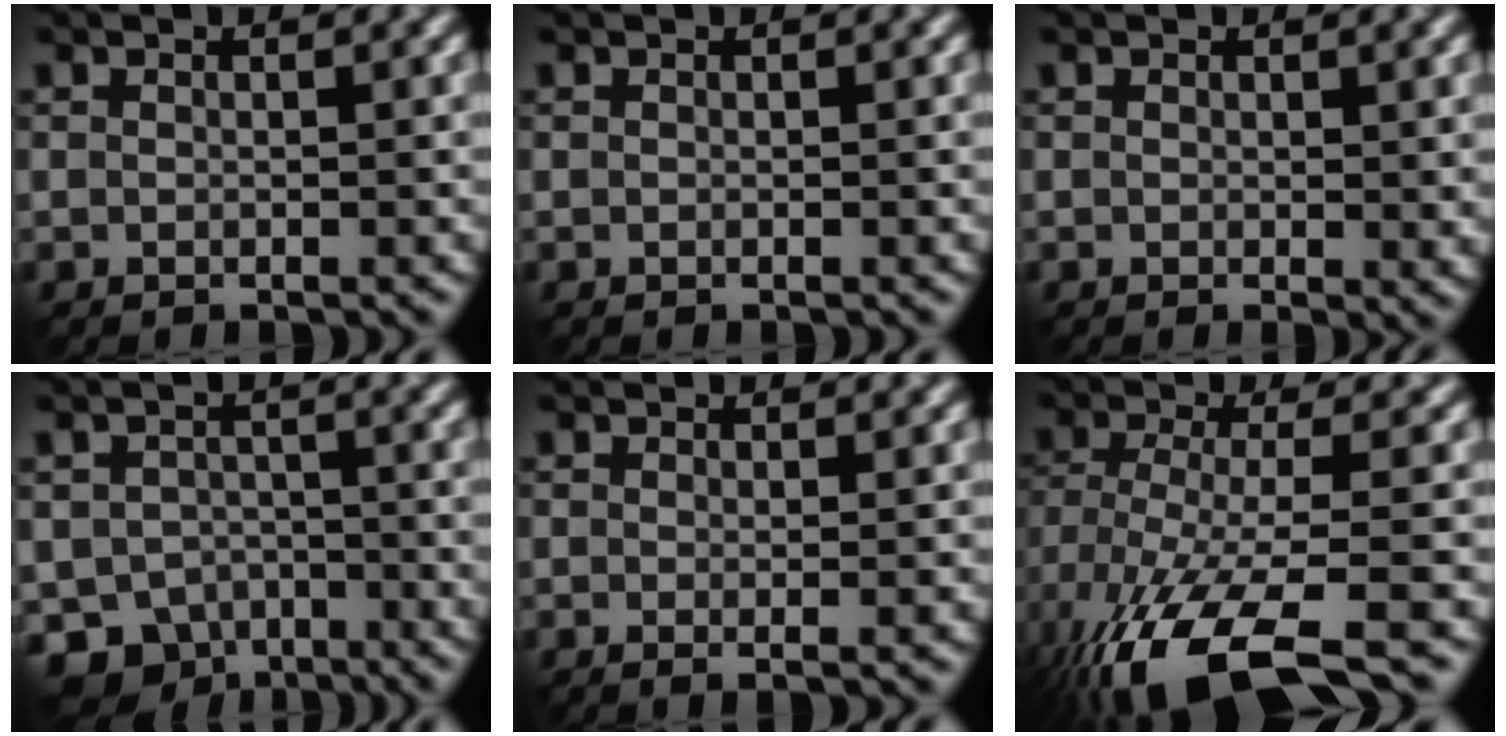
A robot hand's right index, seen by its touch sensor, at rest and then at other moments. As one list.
[{"total": 0.0}, {"total": 1.3, "force": [0.4, 0.3, 1.2], "torque": [-0.011, -0.007, 0.007]}, {"total": 6.3, "force": [-4.0, 4.5, 1.9], "torque": [-0.016, -0.013, -0.060]}, {"total": 1.3, "force": [0.1, 0.2, 1.3], "torque": [-0.020, -0.006, 0.000]}, {"total": 10.8, "force": [-6.6, 3.4, 7.9], "torque": [-0.161, -0.018, -0.114]}]